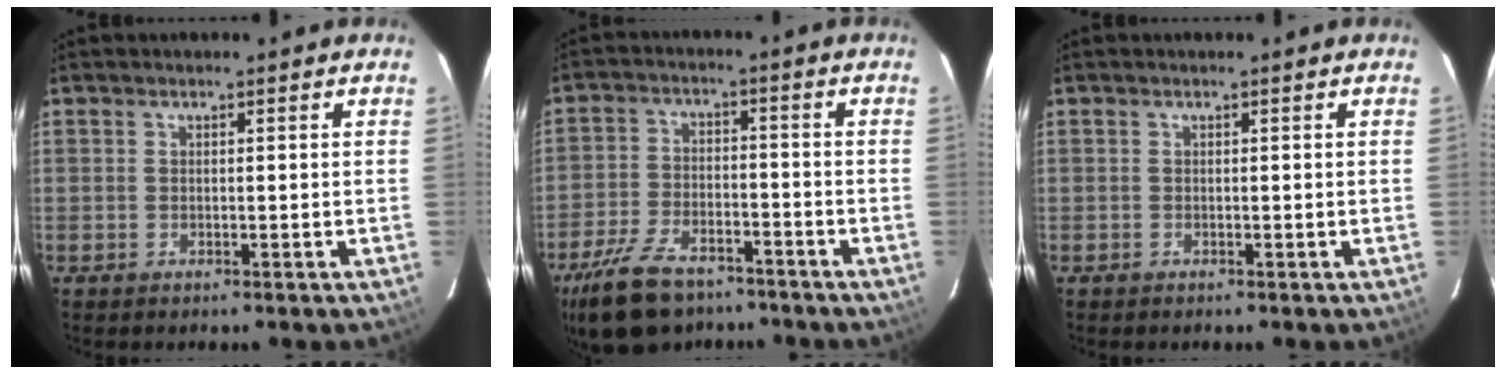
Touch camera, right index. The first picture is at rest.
{"total": 14.9, "force": [-10.8, 7.2, 7.2], "torque": [-0.170, -0.012, -0.185]}
{"total": 0.0}